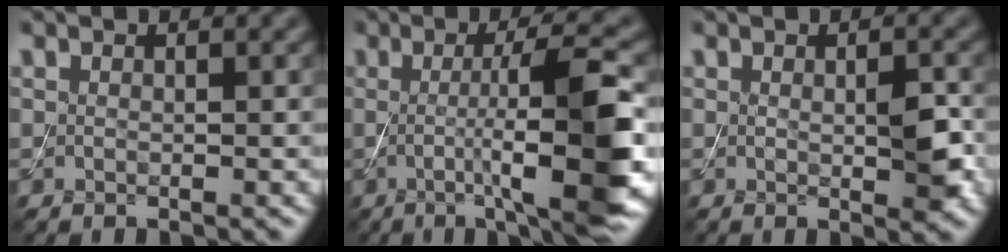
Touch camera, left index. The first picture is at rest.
{"total": 10.4, "force": [-0.8, 2.0, 10.2], "torque": [-0.133, -0.002, -0.013]}
{"total": 2.8, "force": [0.1, 0.8, 2.6], "torque": [-0.043, -0.005, 0.002]}